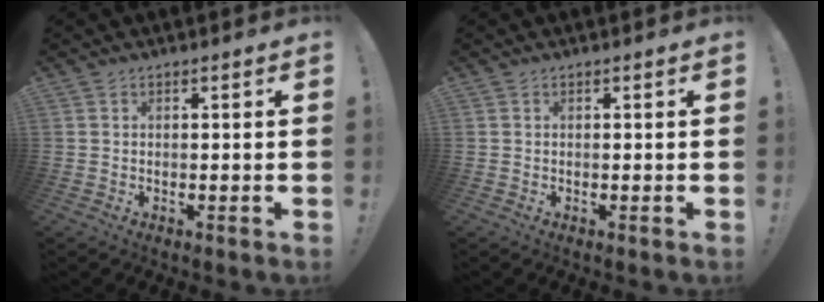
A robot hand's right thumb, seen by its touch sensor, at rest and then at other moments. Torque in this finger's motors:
{"motor_torque": [-0.25, 0.38, -0.03, 0.08, 0.00]}